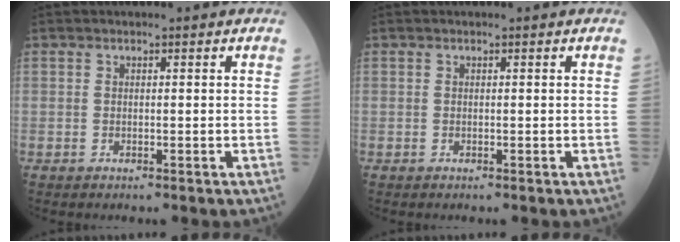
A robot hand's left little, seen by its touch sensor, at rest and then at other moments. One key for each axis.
{"total": 0.0}